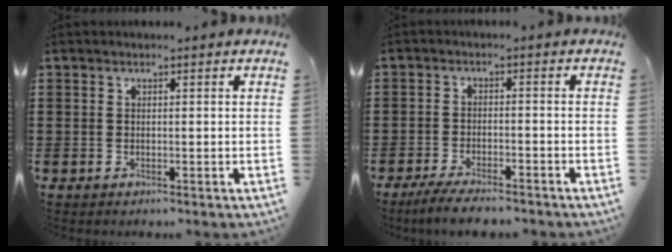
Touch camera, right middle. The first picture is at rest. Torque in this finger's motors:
{"motor_torque": [1.13, -0.46, 0.11, 0.05]}